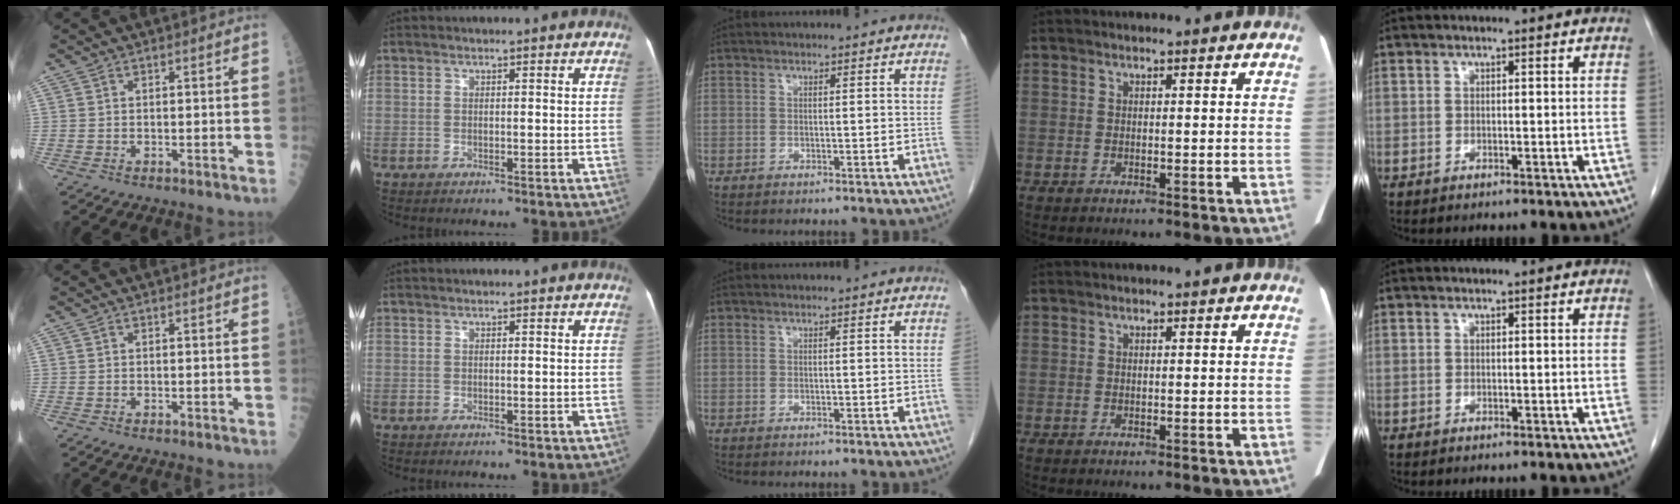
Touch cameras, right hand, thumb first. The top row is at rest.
{}